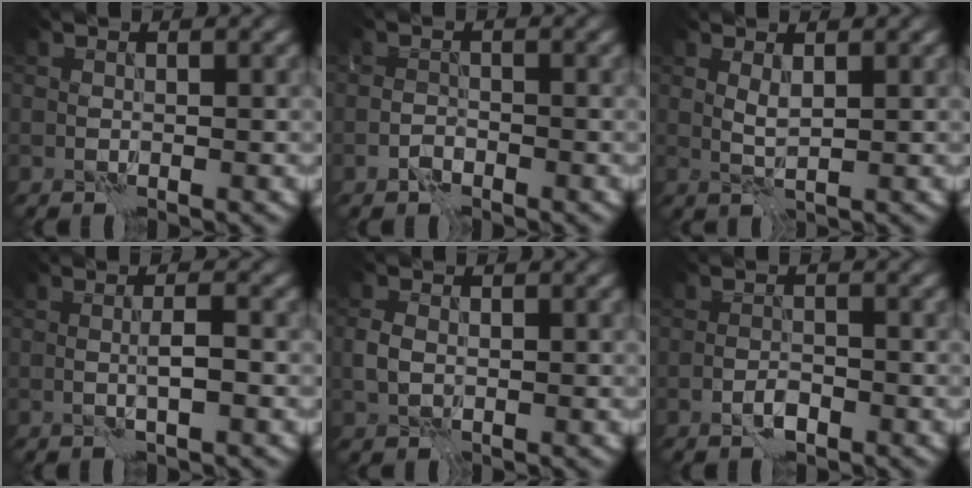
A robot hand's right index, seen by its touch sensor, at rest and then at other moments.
{"total": 1.1, "force": [-1.0, 0.5, 0.4], "torque": [-0.004, 0.007, -0.020]}
{"total": 1.2, "force": [0.6, 0.1, 1.0], "torque": [-0.025, -0.002, 0.015]}
{"total": 1.5, "force": [0.0, 0.0, 1.5], "torque": [-0.030, 0.003, -0.002]}
{"total": 1.9, "force": [-0.1, 1.4, 1.2], "torque": [-0.029, 0.002, -0.003]}
{"total": 1.3, "force": [-0.9, 0.5, 0.7], "torque": [-0.011, 0.004, -0.019]}